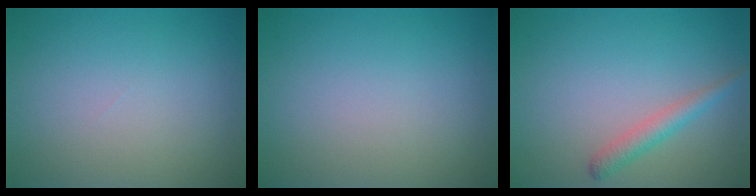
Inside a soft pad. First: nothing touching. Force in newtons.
{"total": 0.0}
{"total": 2.0, "press": 2.0, "slide": 0.1}